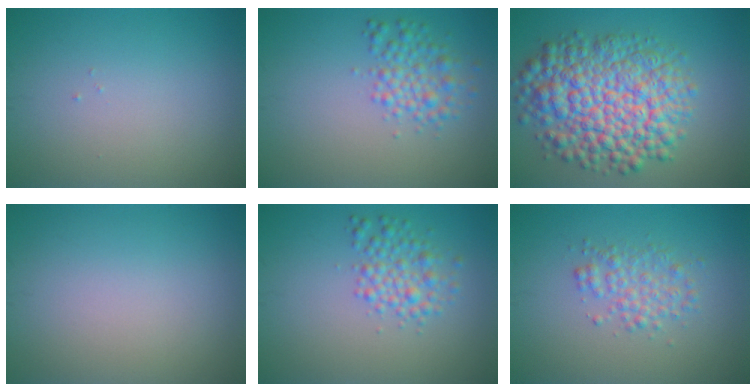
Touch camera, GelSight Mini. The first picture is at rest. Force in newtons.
{"total": 2.9, "press": 2.9, "slide": 0.0}
{"total": 10.8, "press": 10.8, "slide": 0.3}
{"total": 0.0}
{"total": 2.8, "press": 2.8, "slide": 0.0}
{"total": 2.6, "press": 2.6, "slide": 0.0}